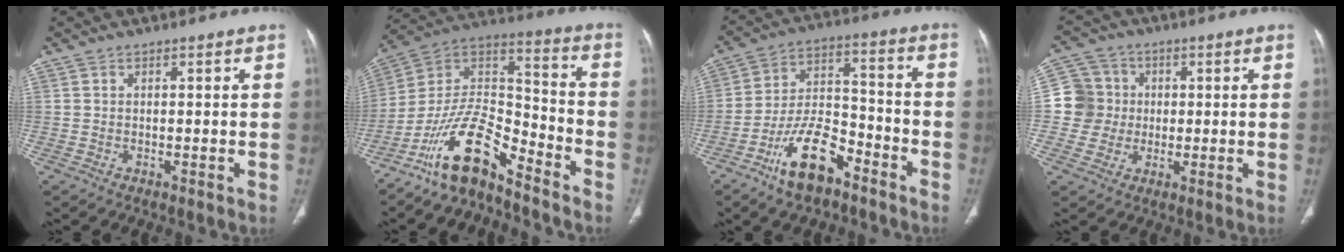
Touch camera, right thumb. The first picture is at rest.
{"total": 15.0, "force": [-11.0, 4.9, 8.9], "torque": [-0.151, 0.097, -0.210]}
{"total": 13.5, "force": [-8.5, 6.2, 8.5], "torque": [-0.143, 0.066, -0.158]}
{"total": 8.2, "force": [0.1, 8.1, 1.2], "torque": [0.010, 0.018, -0.004]}